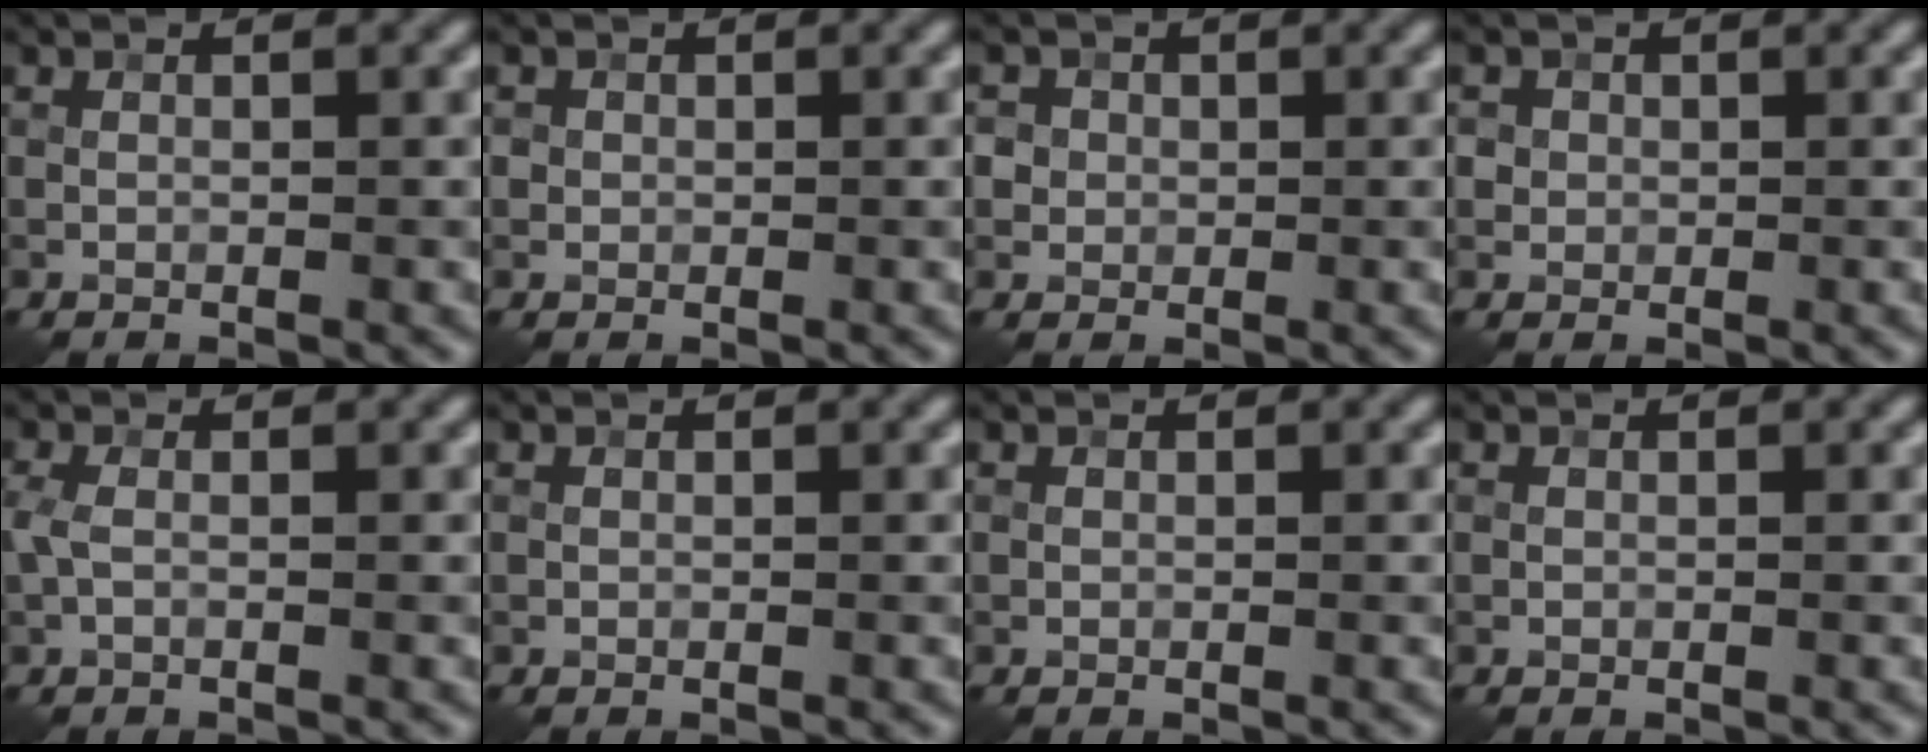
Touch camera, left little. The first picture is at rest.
{"total": 0.6, "force": [0.1, 0.6, 0.0], "torque": [0.008, -0.003, -0.001]}
{"total": 2.6, "force": [0.8, 2.3, 0.8], "torque": [-0.004, 0.004, 0.012]}
{"total": 1.3, "force": [0.4, 1.2, 0.3], "torque": [0.002, -0.002, 0.012]}
{"total": 1.4, "force": [-0.2, 0.6, 1.3], "torque": [-0.033, 0.004, -0.007]}
{"total": 0.0}
{"total": 0.0}
{"total": 0.0}